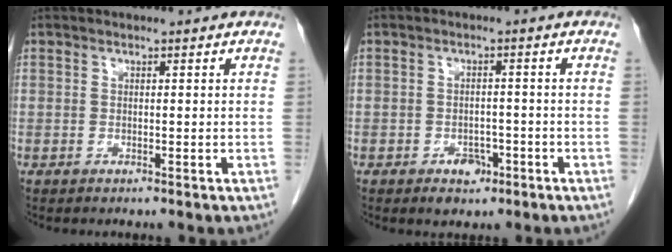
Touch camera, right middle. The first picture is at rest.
{"total": 3.1, "force": [-1.7, 2.1, 1.6], "torque": [-0.015, 0.005, -0.016]}